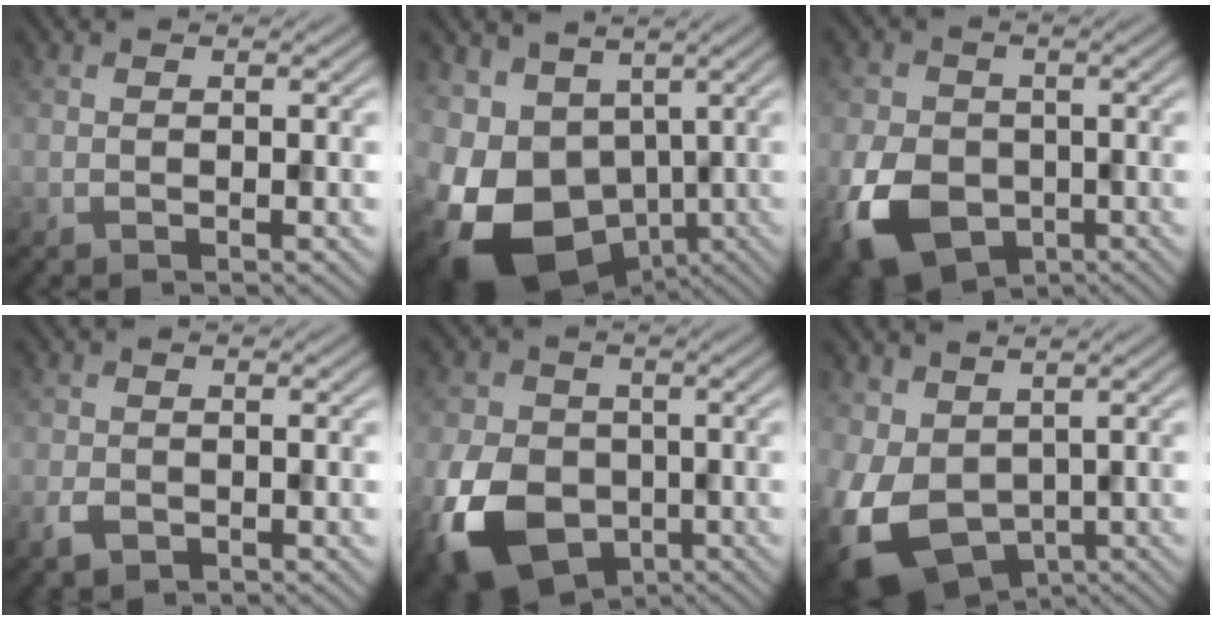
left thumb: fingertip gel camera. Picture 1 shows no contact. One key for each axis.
{"total": 15.9, "fx": -5.1, "fy": 11.1, "fz": 10.2, "tx": -0.241, "ty": -0.031, "tz": -0.064}
{"total": 10.6, "fx": -3.7, "fy": 7.8, "fz": 6.1, "tx": -0.152, "ty": -0.023, "tz": -0.079}
{"total": 2.0, "fx": -1.1, "fy": 1.3, "fz": 1.0, "tx": -0.026, "ty": -0.006, "tz": -0.026}
{"total": 13.2, "fx": -4.5, "fy": 9.7, "fz": 7.7, "tx": -0.194, "ty": -0.036, "tz": -0.090}
{"total": 11.1, "fx": -0.5, "fy": 7.9, "fz": 7.7, "tx": -0.200, "ty": -0.025, "tz": 0.000}